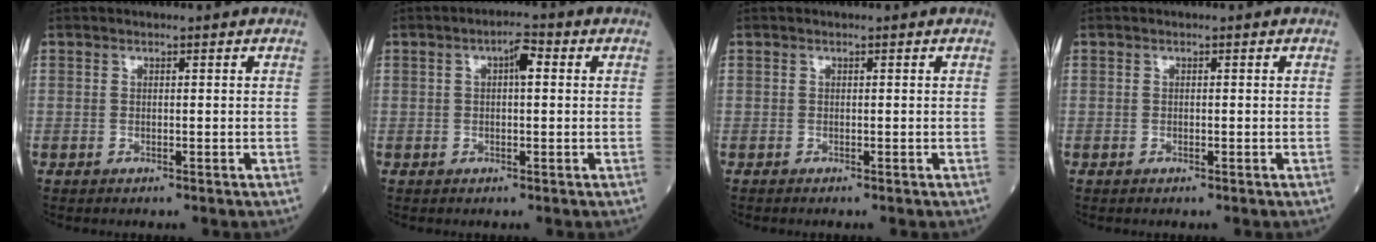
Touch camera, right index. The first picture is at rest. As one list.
[{"total": 3.2, "force": [0.7, 0.9, 3.0], "torque": [-0.049, 0.015, 0.009]}, {"total": 0.0}, {"total": 0.0}]